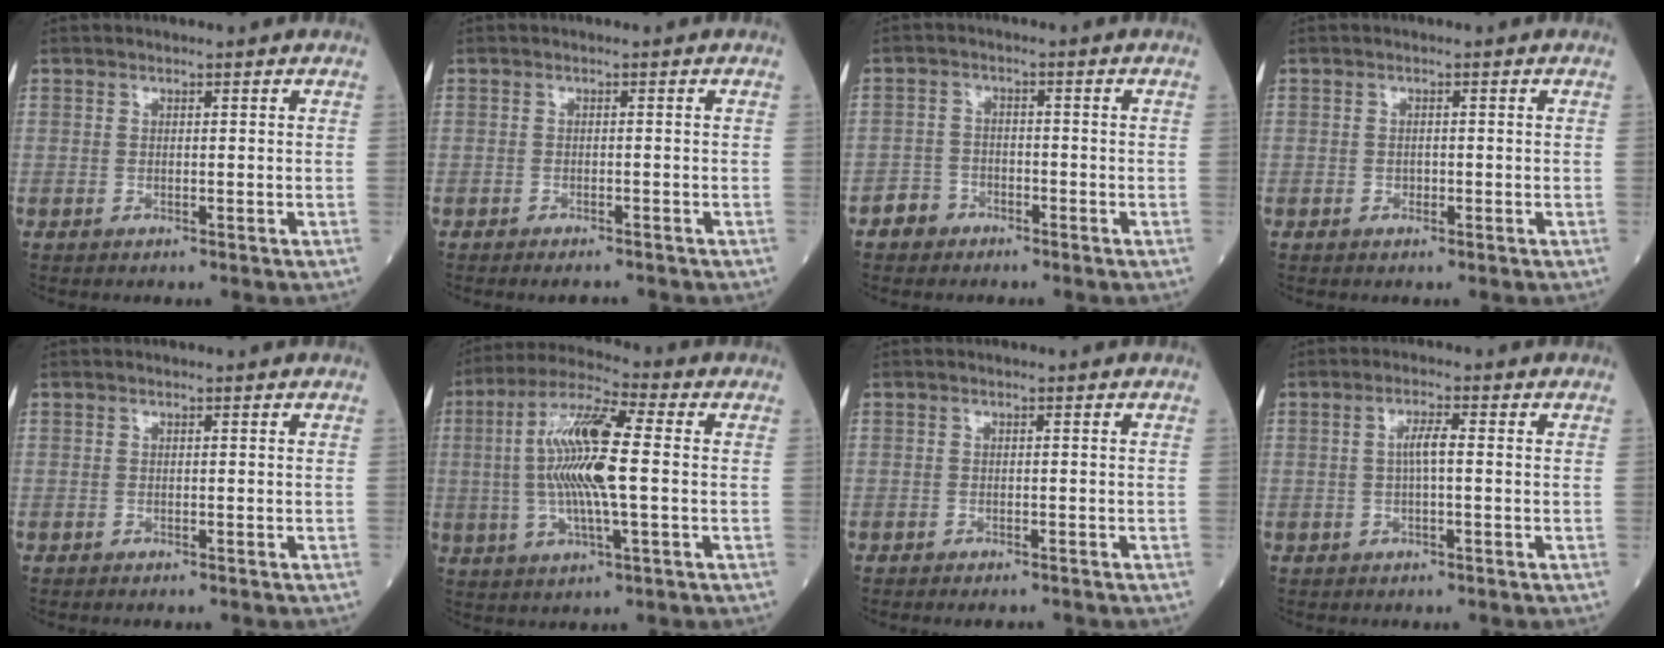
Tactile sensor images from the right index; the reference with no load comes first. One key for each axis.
{"total": 2.1, "fx": -1.9, "fy": 0.5, "fz": 0.8, "tx": -0.010, "ty": -0.003, "tz": -0.024}
{"total": 2.9, "fx": -2.1, "fy": 2.0, "fz": 0.1, "tx": -0.006, "ty": 0.010, "tz": -0.040}
{"total": 0.7, "fx": -0.3, "fy": 0.5, "fz": 0.3, "tx": -0.004, "ty": 0.002, "tz": -0.006}
{"total": 0.0}
{"total": 13.3, "fx": 0.3, "fy": 1.9, "fz": 13.2, "tx": -0.265, "ty": 0.009, "tz": 0.000}
{"total": 1.6, "fx": -1.5, "fy": 0.4, "fz": 0.5, "tx": -0.006, "ty": -0.002, "tz": -0.018}
{"total": 2.7, "fx": 0.0, "fy": 0.3, "fz": 2.7, "tx": -0.053, "ty": 0.005, "tz": 0.000}